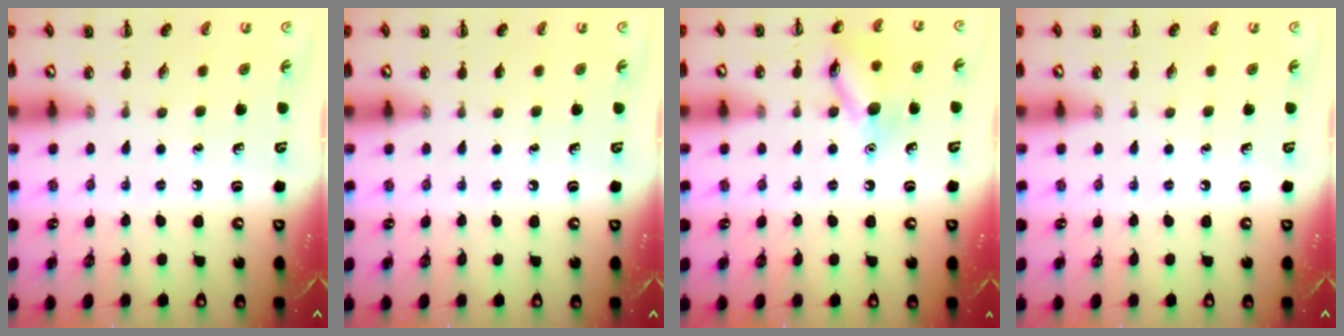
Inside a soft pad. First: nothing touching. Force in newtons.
{"total": 0.0}
{"total": 11.2, "press": 11.2, "slide": 0.5}
{"total": 0.0}